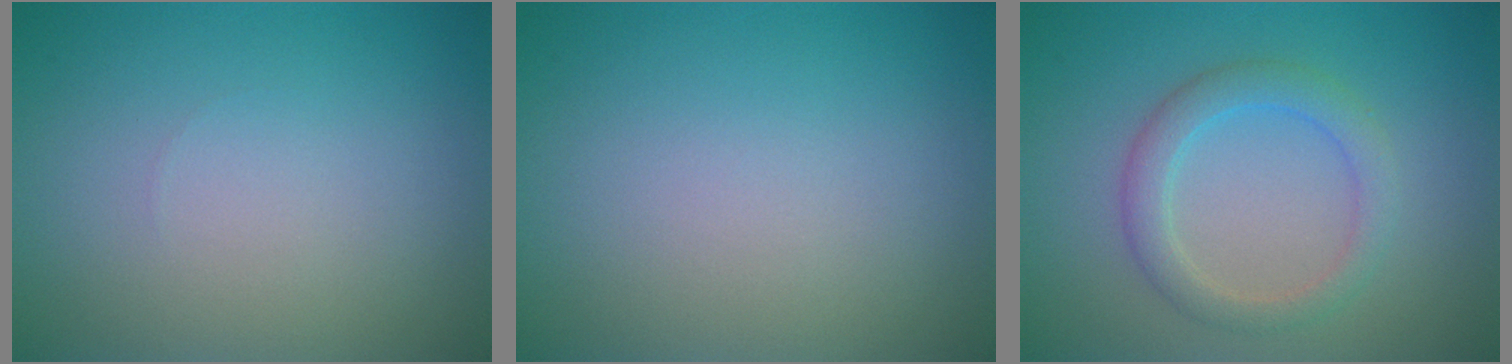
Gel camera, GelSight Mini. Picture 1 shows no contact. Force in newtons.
{"total": 0.0}
{"total": 1.9, "press": 1.9, "slide": 0.2}